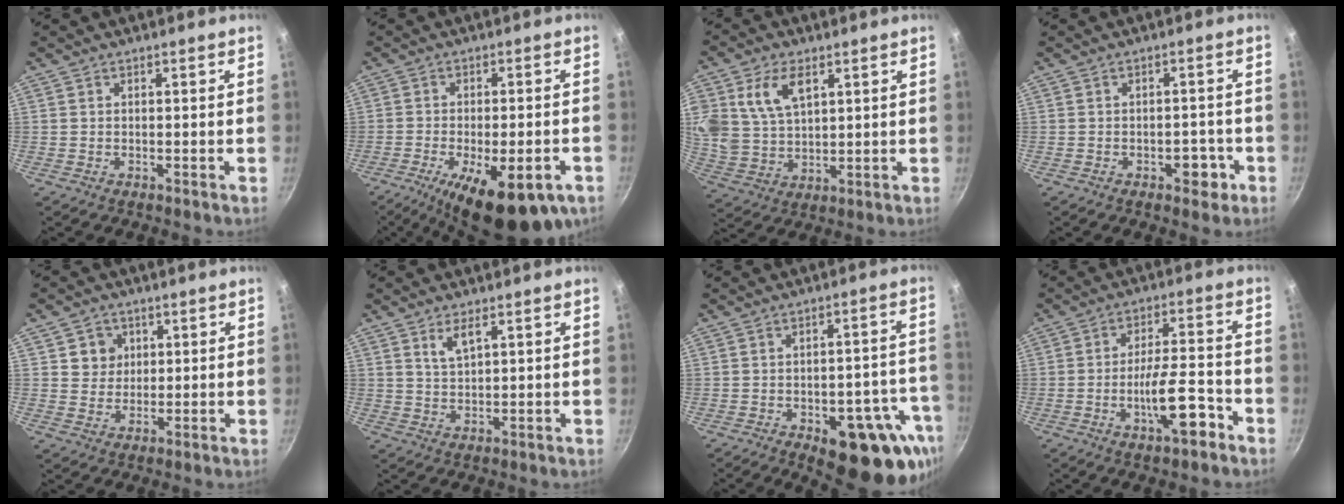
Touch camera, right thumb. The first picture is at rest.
{"total": 17.3, "force": [-8.0, 6.6, 13.8], "torque": [-0.194, 0.001, -0.109]}
{"total": 12.1, "force": [5.0, 7.7, 8.0], "torque": [-0.144, -0.018, 0.102]}
{"total": 4.2, "force": [-1.9, 2.6, 2.8], "torque": [-0.013, 0.017, -0.021]}
{"total": 4.6, "force": [1.2, 4.3, 1.2], "torque": [0.013, 0.002, 0.016]}
{"total": 4.1, "force": [2.1, 1.6, 3.1], "torque": [-0.055, -0.008, 0.045]}
{"total": 18.5, "force": [-8.6, 8.2, 14.2], "torque": [-0.108, 0.026, -0.105]}
{"total": 10.5, "force": [-4.9, 3.0, 8.7], "torque": [-0.128, 0.035, -0.078]}